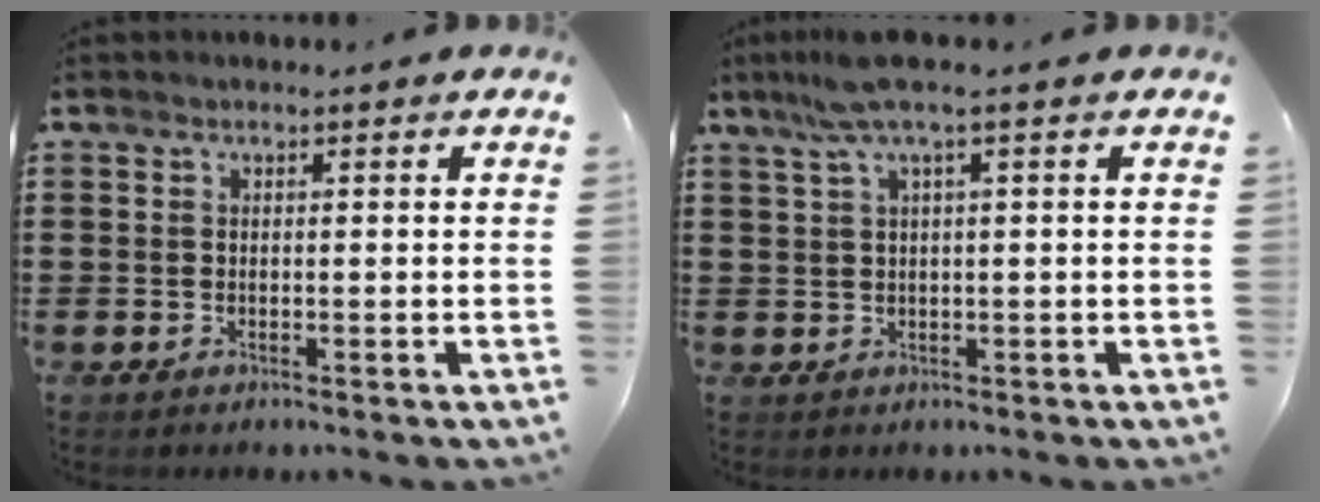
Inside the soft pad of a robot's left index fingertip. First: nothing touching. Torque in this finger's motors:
{"motor_torque": [1.24, -0.90, 0.60, 0.11]}